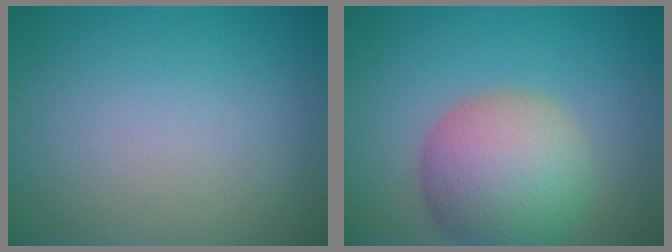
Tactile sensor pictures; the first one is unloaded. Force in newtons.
{"total": 8.5, "press": 8.4, "slide": 0.5}